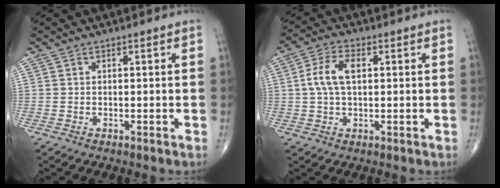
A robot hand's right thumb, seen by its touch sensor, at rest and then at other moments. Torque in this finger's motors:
{"motor_torque": [0.13, 0.12, 0.58, 0.07, 0.11]}